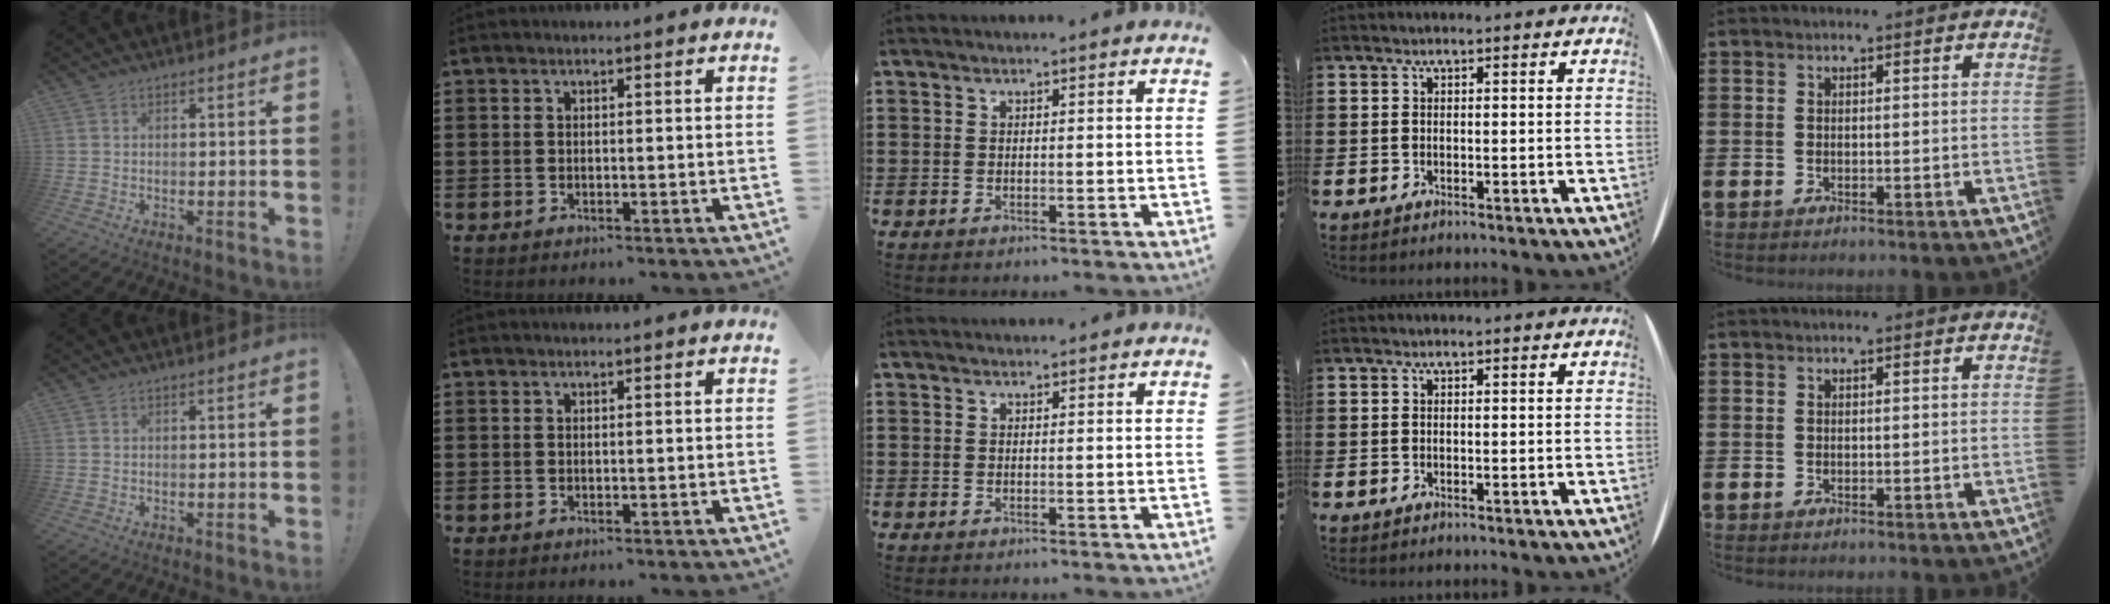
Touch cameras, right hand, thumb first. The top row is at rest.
{"middle": {"total": 0.5, "force": [0.5, 0.2, 0.0], "torque": [0.006, -0.003, 0.008]}}